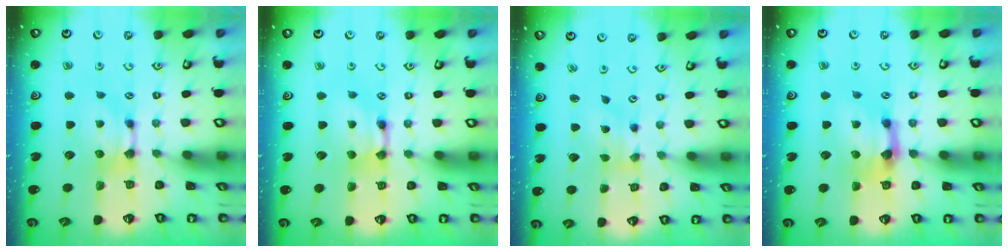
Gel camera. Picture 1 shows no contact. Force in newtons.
{"total": 2.0, "press": 2.0, "slide": 0.1}
{"total": 1.6, "press": 0.9, "slide": 1.4}
{"total": 2.8, "press": 2.4, "slide": 1.5}